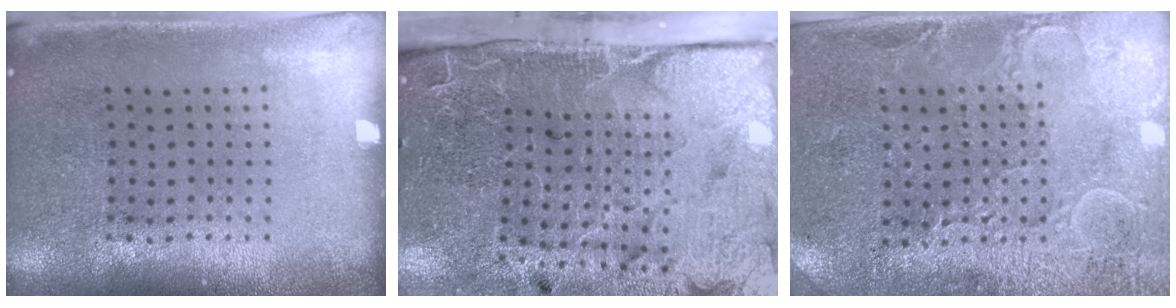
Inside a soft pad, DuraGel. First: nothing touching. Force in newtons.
{"total": 4.8, "press": 4.0, "slide": 2.6}
{"total": 2.7, "press": 2.7, "slide": 0.6}